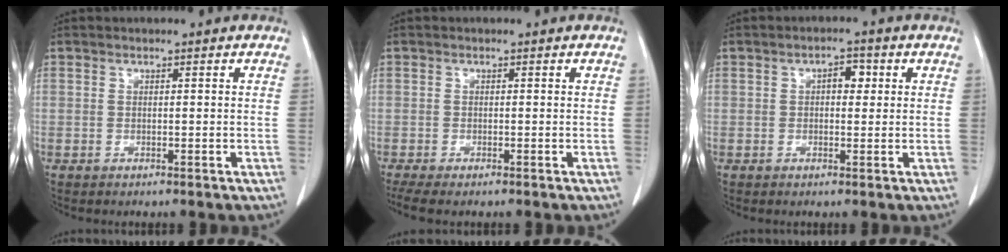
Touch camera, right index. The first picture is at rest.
{"total": 2.7, "force": [-2.3, 0.3, 1.4], "torque": [-0.024, -0.008, -0.038]}
{"total": 2.7, "force": [0.6, 1.5, 2.2], "torque": [-0.033, 0.011, 0.006]}